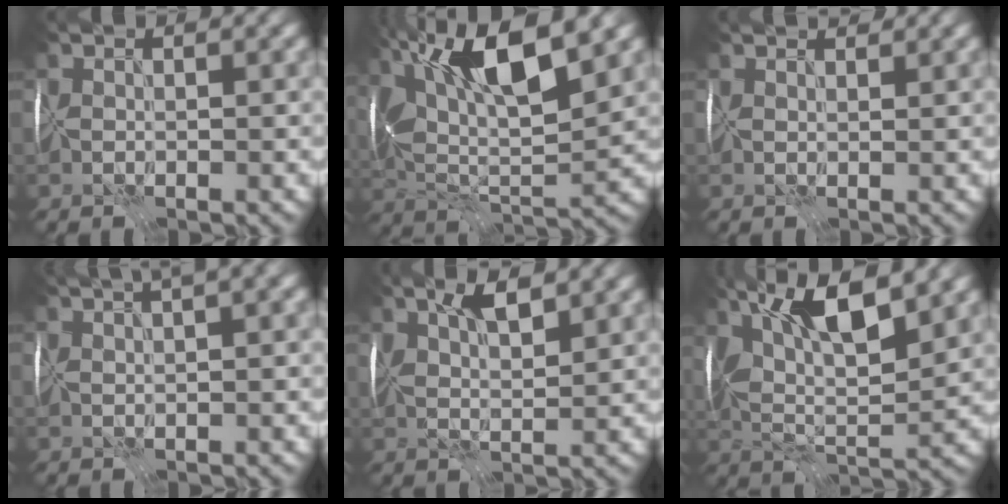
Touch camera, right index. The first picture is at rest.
{"total": 11.8, "force": [5.5, 3.8, 9.7], "torque": [-0.177, 0.012, 0.097]}
{"total": 2.4, "force": [2.1, 0.5, 1.0], "torque": [-0.012, 0.009, 0.016]}
{"total": 5.1, "force": [3.1, 1.1, 3.8], "torque": [-0.053, 0.022, 0.038]}
{"total": 4.2, "force": [2.3, 1.1, 3.4], "torque": [-0.064, 0.005, 0.038]}
{"total": 10.4, "force": [4.7, 3.5, 8.6], "torque": [-0.150, 0.012, 0.078]}